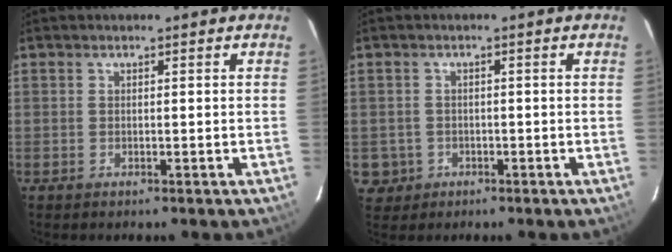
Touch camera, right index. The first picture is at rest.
{"total": 4.4, "force": [-1.0, 4.3, 0.6], "torque": [-0.020, 0.014, -0.005]}